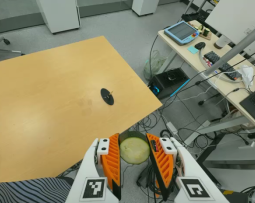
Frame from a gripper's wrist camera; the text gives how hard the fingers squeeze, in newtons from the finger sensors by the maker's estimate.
{"total": 12.0, "left": 12.4, "right": 11.6}